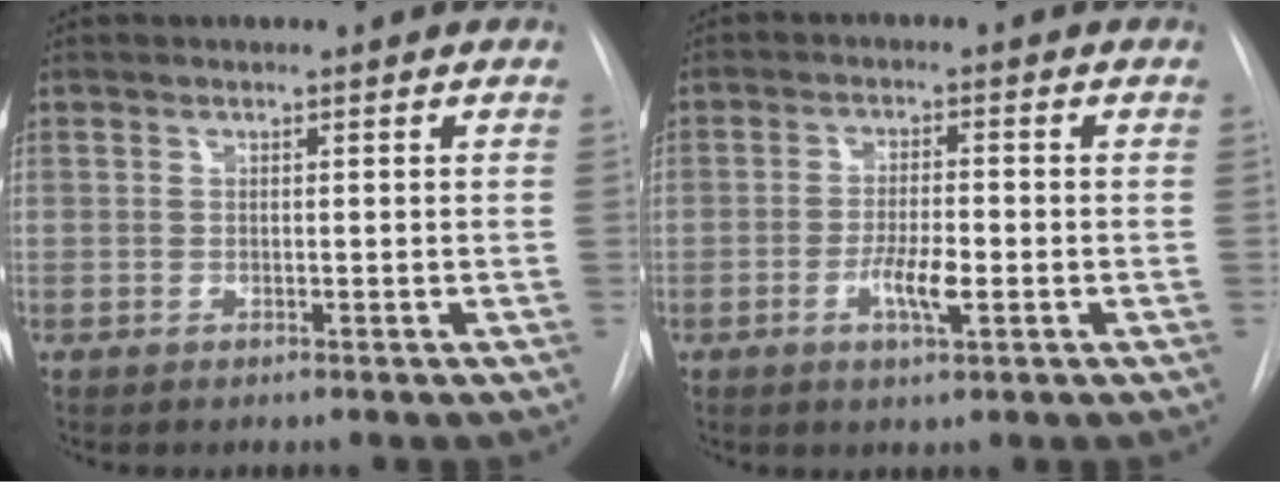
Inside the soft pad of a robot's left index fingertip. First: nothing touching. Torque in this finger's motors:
{"motor_torque": [0.84, 0.30, 0.15, 0.04]}